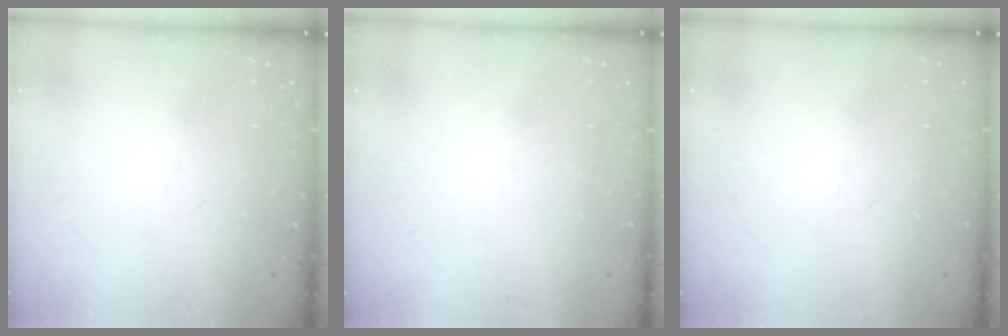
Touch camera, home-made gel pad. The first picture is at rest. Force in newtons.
{"total": 1.6, "press": 1.6, "slide": 0.2}
{"total": 0.0}